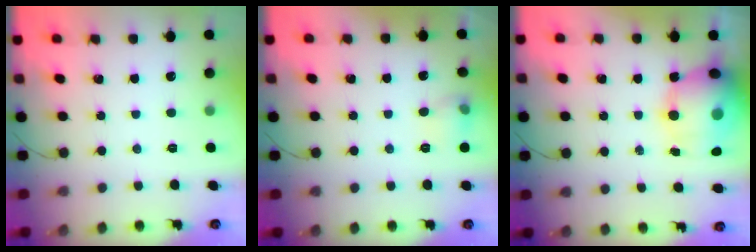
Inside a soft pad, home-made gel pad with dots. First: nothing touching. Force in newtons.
{"total": 6.6, "press": 6.4, "slide": 1.5}
{"total": 18.9, "press": 18.4, "slide": 4.5}